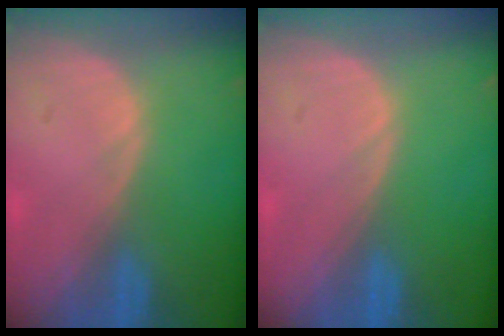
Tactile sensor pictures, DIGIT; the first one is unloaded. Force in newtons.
{"total": 0.0}